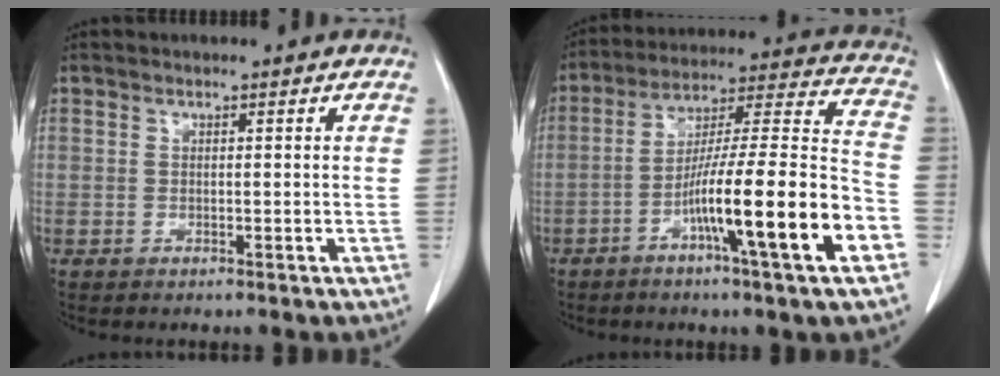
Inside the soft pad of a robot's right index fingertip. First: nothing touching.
{"total": 18.8, "force": [-7.3, 0.0, 17.3], "torque": [-0.268, 0.000, -0.121]}